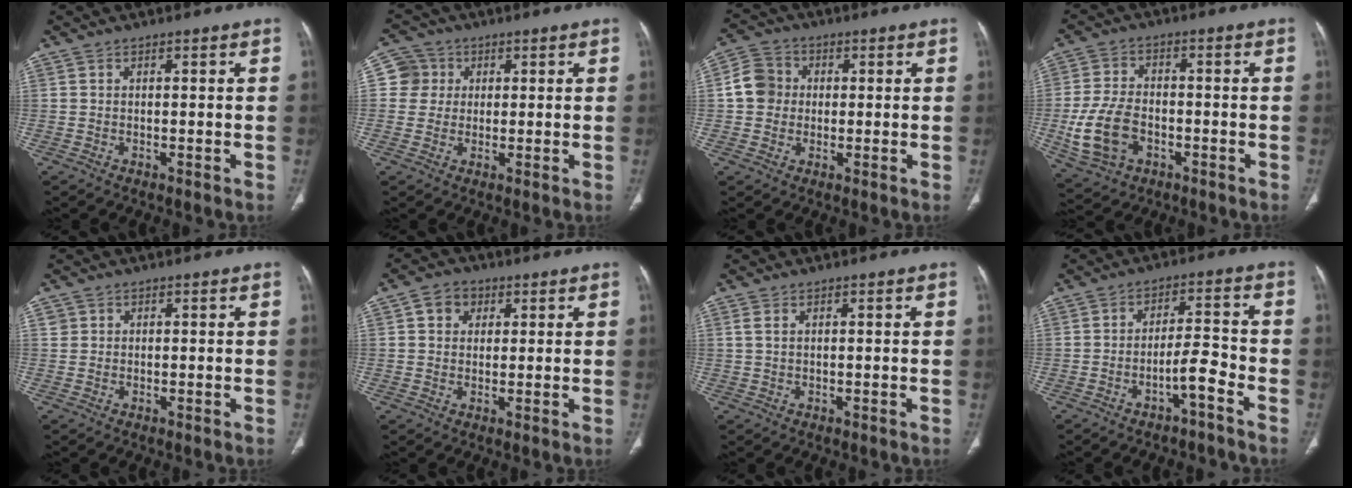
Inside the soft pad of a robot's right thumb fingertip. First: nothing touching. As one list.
[{"total": 5.0, "force": [0.9, 4.9, 0.3], "torque": [0.025, 0.008, 0.013]}, {"total": 6.7, "force": [0.3, 6.1, 2.6], "torque": [-0.033, 0.014, -0.003]}, {"total": 10.8, "force": [-3.1, 7.4, 7.3], "torque": [-0.146, 0.014, -0.049]}, {"total": 1.0, "force": [0.2, 1.0, 0.0], "torque": [0.009, 0.006, 0.003]}, {"total": 4.5, "force": [1.6, 3.8, 1.9], "torque": [-0.007, 0.003, 0.022]}, {"total": 1.2, "force": [0.5, 0.6, 0.9], "torque": [-0.024, 0.007, 0.013]}, {"total": 5.2, "force": [-3.2, 0.8, 4.0], "torque": [-0.067, 0.038, -0.053]}]